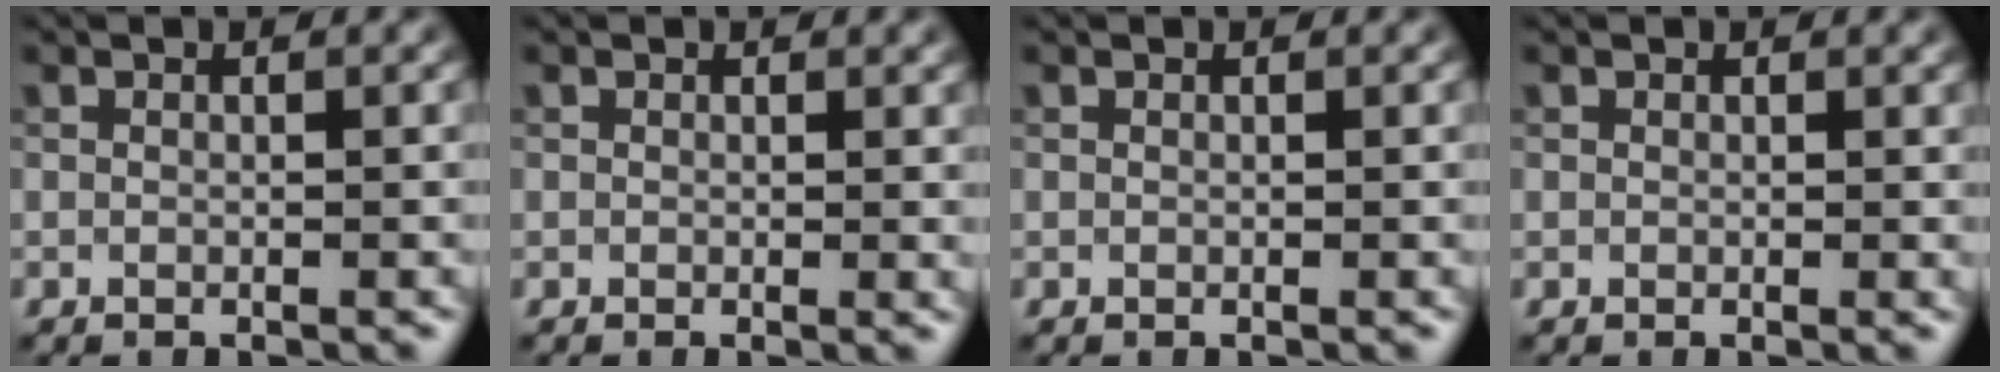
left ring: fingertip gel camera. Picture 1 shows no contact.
{"total": 1.0, "force": [0.6, 0.8, 0.3], "torque": [0.001, -0.003, 0.005]}
{"total": 0.0}
{"total": 0.9, "force": [0.6, 0.6, 0.1], "torque": [0.003, -0.002, 0.008]}